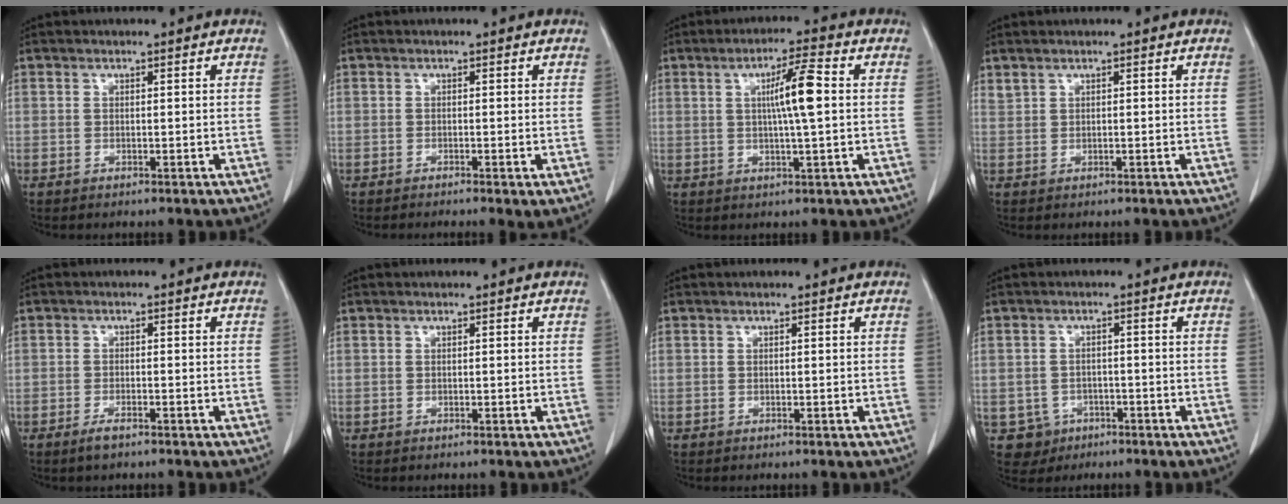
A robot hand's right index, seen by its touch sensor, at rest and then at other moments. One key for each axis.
{"total": 1.7, "fx": -0.8, "fy": 0.1, "fz": 1.4, "tx": -0.021, "ty": -0.006, "tz": -0.013}
{"total": 6.8, "fx": 0.9, "fy": 0.1, "fz": 6.7, "tx": -0.113, "ty": 0.004, "tz": 0.013}
{"total": 0.8, "fx": 0.8, "fy": 0.2, "fz": 0.1, "tx": -0.008, "ty": 0.014, "tz": 0.023}
{"total": 2.0, "fx": -1.5, "fy": 0.4, "fz": 1.3, "tx": -0.030, "ty": -0.003, "tz": -0.027}
{"total": 0.0}
{"total": 0.0}
{"total": 4.1, "fx": -1.8, "fy": 3.7, "fz": 0.1, "tx": 0.001, "ty": 0.011, "tz": -0.022}